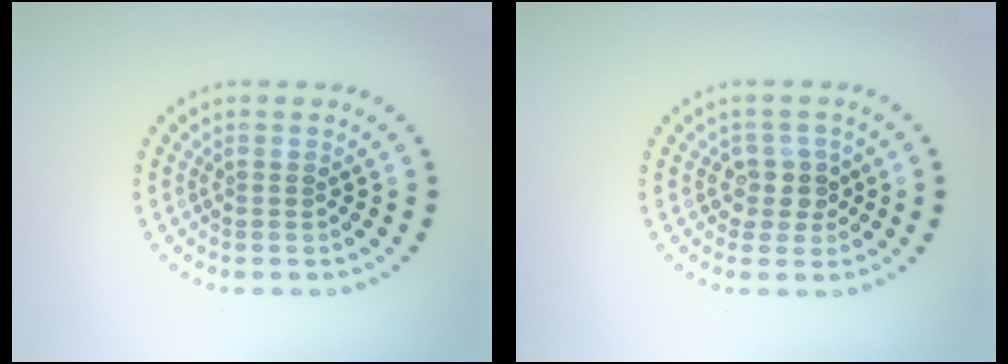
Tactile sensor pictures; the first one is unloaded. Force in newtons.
{"total": 2.3, "press": 2.0, "slide": 1.1}